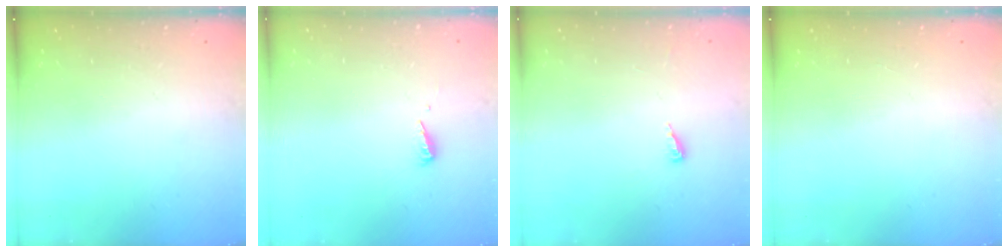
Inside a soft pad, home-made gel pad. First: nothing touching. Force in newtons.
{"total": 2.5, "press": 2.5, "slide": 0.1}
{"total": 2.8, "press": 2.8, "slide": 0.2}
{"total": 0.0}